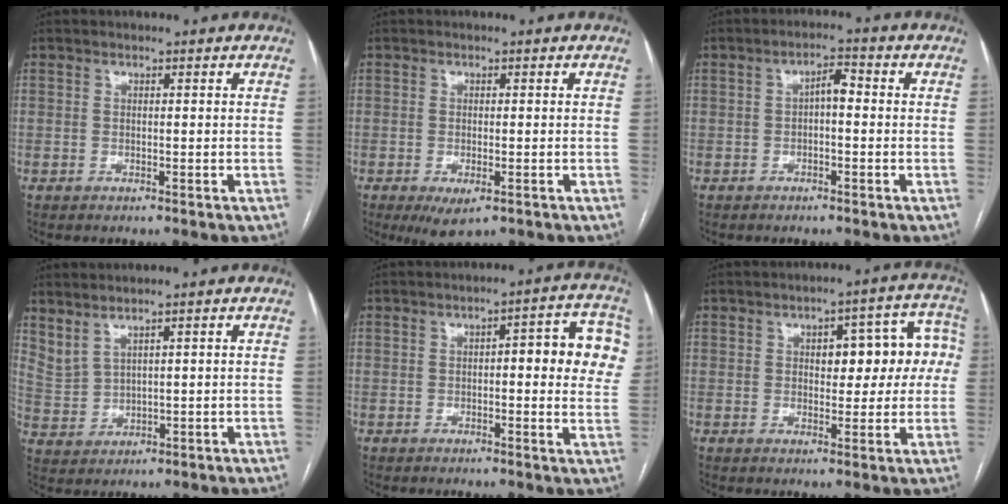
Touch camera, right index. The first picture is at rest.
{"total": 4.1, "force": [-2.0, 1.4, 3.3], "torque": [-0.052, -0.009, -0.023]}
{"total": 3.1, "force": [-0.1, 1.1, 2.8], "torque": [-0.046, 0.015, -0.003]}
{"total": 3.9, "force": [3.3, 0.8, 1.9], "torque": [-0.052, -0.001, 0.083]}
{"total": 10.2, "force": [1.6, 2.8, 9.7], "torque": [-0.101, 0.023, 0.011]}
{"total": 9.6, "force": [1.3, 4.4, 8.4], "torque": [-0.088, 0.043, 0.019]}